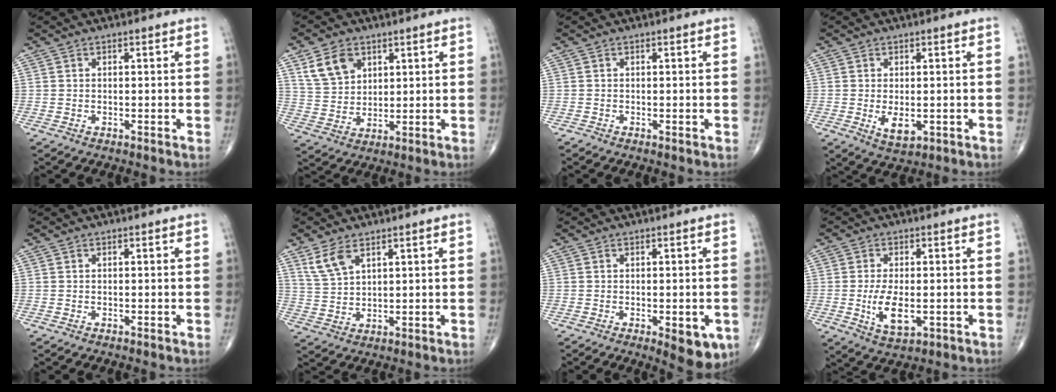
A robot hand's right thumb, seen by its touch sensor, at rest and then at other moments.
{"total": 8.3, "force": [4.1, 5.8, 4.2], "torque": [-0.061, -0.016, 0.086]}
{"total": 0.0}
{"total": 4.2, "force": [-0.8, 2.3, 3.5], "torque": [-0.053, -0.008, -0.006]}
{"total": 0.0}
{"total": 5.6, "force": [3.4, 2.6, 3.6], "torque": [-0.072, -0.012, 0.078]}
{"total": 7.1, "force": [-2.4, 2.8, 6.1], "torque": [-0.057, -0.009, -0.023]}
{"total": 7.2, "force": [-1.2, 3.5, 6.2], "torque": [-0.113, -0.011, -0.015]}